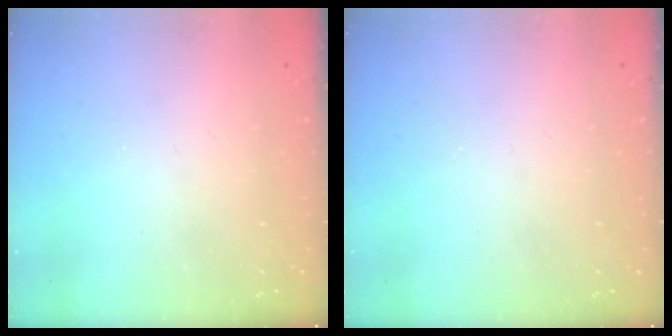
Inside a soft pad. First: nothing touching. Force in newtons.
{"total": 0.0}